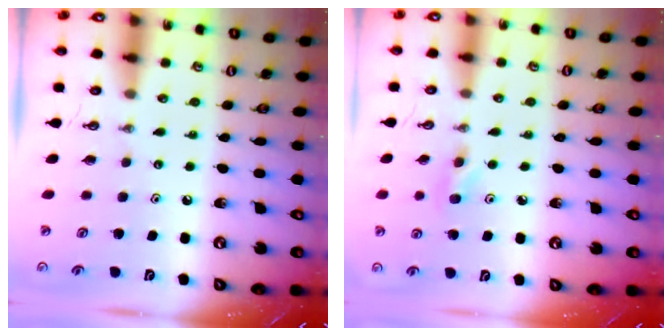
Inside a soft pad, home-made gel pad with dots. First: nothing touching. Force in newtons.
{"total": 5.0, "press": 4.8, "slide": 1.4}